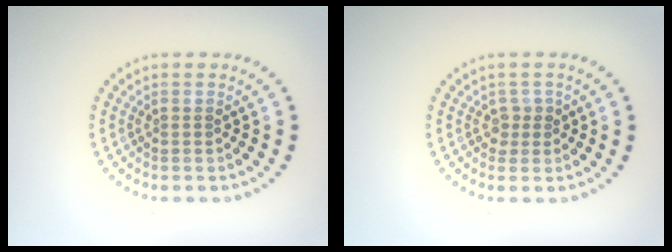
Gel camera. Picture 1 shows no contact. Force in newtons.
{"total": 1.4, "press": 1.1, "slide": 0.9}